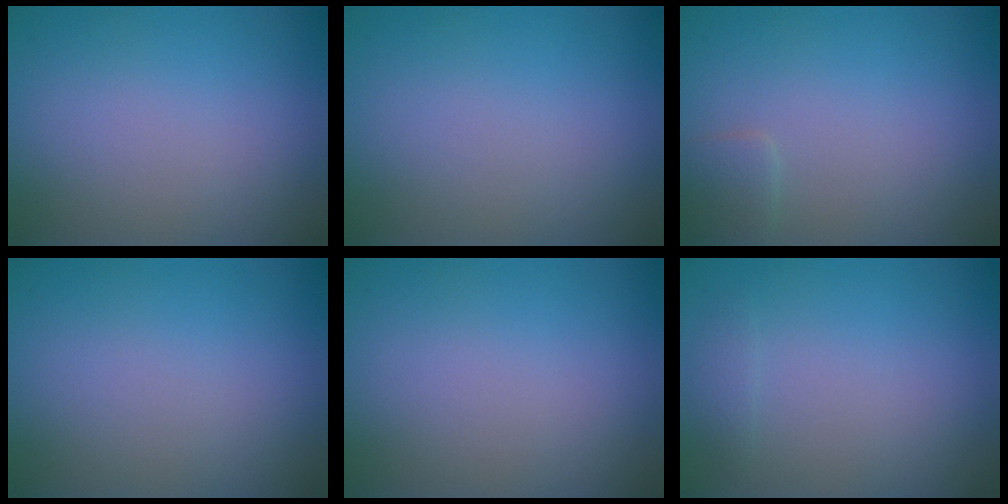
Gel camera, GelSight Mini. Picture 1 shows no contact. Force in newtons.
{"total": 0.0}
{"total": 1.1, "press": 1.1, "slide": 0.1}
{"total": 0.0}
{"total": 0.0}
{"total": 0.7, "press": 0.7, "slide": 0.0}